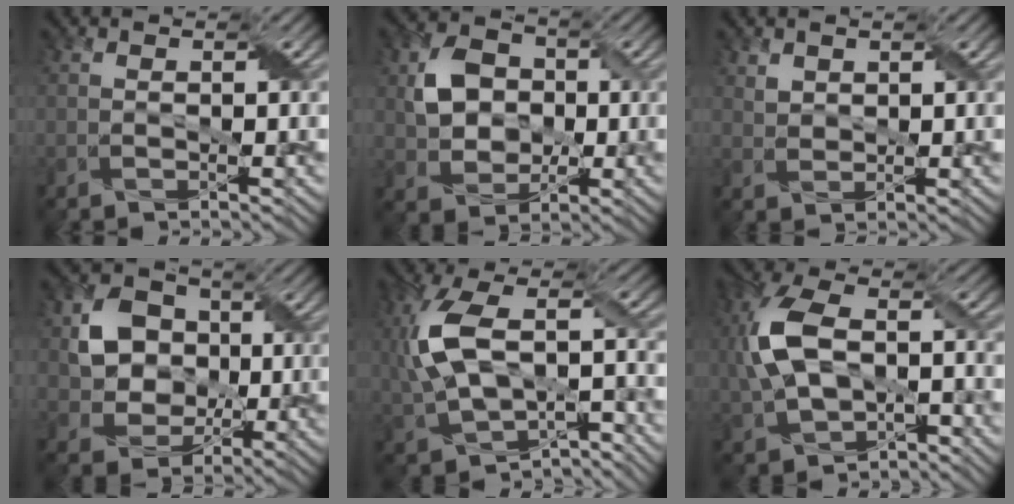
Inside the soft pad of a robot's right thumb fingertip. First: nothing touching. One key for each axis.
{"total": 6.0, "fx": 0.7, "fy": 5.2, "fz": 2.8, "tx": -0.063, "ty": 0.004, "tz": 0.012}
{"total": 1.6, "fx": 1.3, "fy": 1.0, "fz": -0.1, "tx": -0.004, "ty": -0.002, "tz": 0.029}
{"total": 7.4, "fx": 0.9, "fy": 6.6, "fz": 3.2, "tx": -0.075, "ty": 0.004, "tz": 0.007}
{"total": 12.4, "fx": -1.0, "fy": 7.0, "fz": 10.3, "tx": -0.230, "ty": -0.005, "tz": -0.015}
{"total": 11.3, "fx": -0.8, "fy": 7.0, "fz": 8.8, "tx": -0.217, "ty": 0.004, "tz": -0.017}